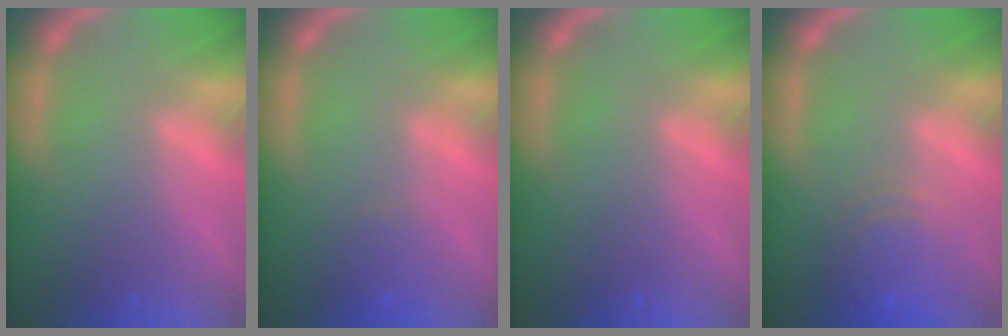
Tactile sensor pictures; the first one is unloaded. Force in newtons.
{"total": 1.4}
{"total": 0.0}
{"total": 6.1}